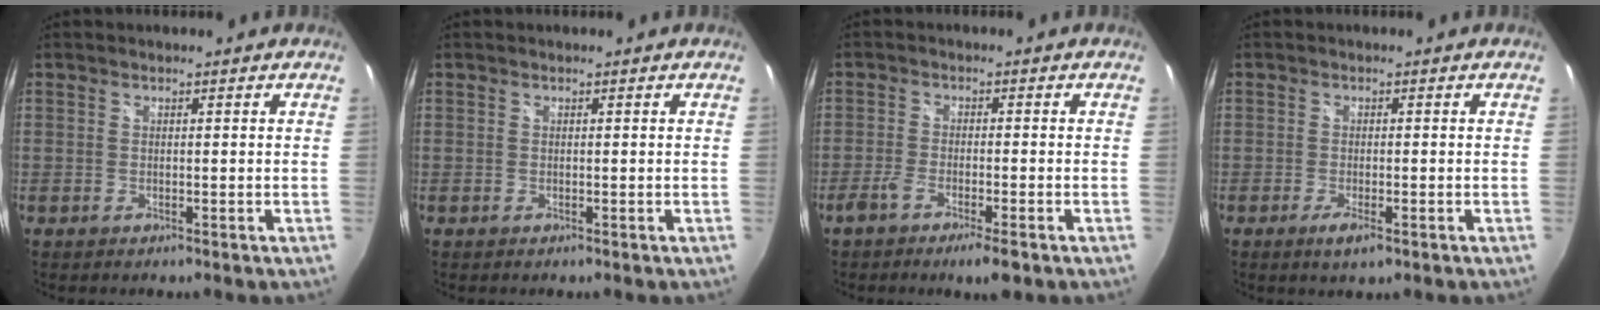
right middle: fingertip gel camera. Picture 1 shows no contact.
{"total": 0.0}
{"total": 4.4, "force": [-3.1, 0.9, 3.0], "torque": [-0.074, -0.007, -0.059]}
{"total": 3.1, "force": [-1.6, 0.7, 2.5], "torque": [-0.052, -0.010, -0.028]}